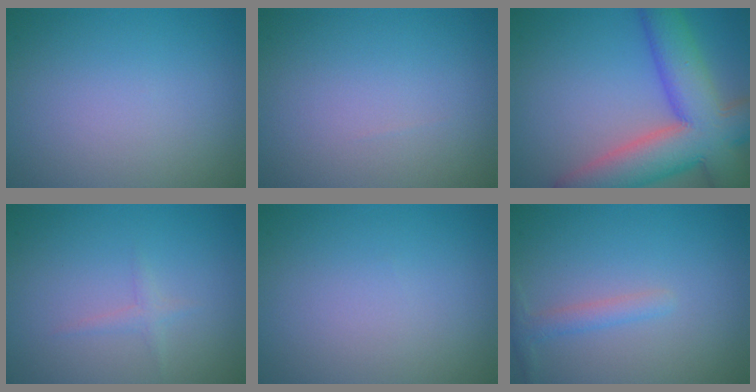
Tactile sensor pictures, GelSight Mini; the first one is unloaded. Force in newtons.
{"total": 0.0}
{"total": 11.1, "press": 11.1, "slide": 0.7}
{"total": 0.9, "press": 0.8, "slide": 0.0}
{"total": 0.0}
{"total": 1.5, "press": 1.5, "slide": 0.0}